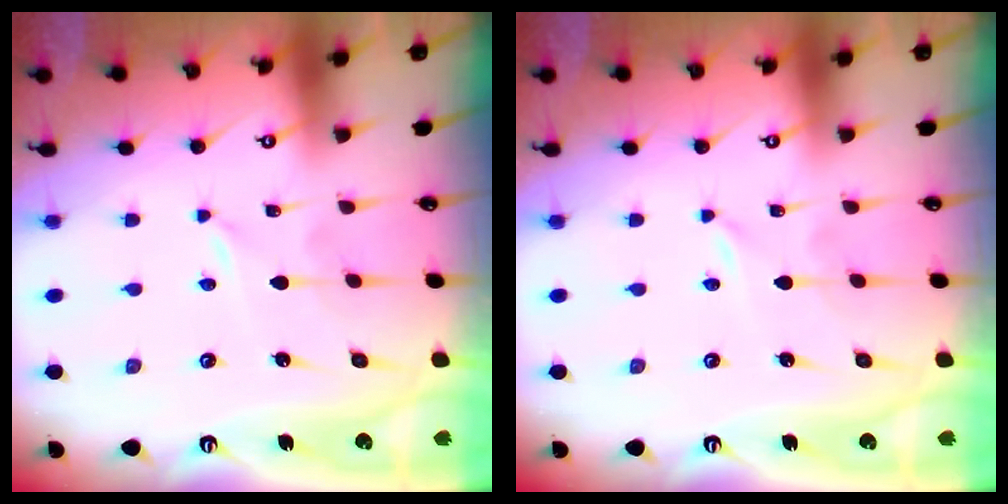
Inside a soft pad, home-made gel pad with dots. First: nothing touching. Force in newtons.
{"total": 0.0}